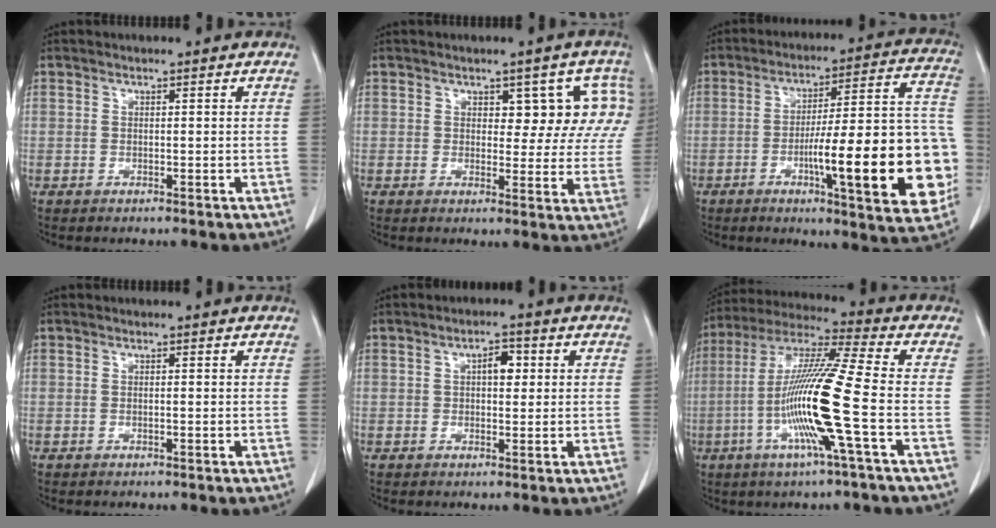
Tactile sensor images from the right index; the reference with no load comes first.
{"total": 6.9, "force": [2.7, 3.8, 5.1], "torque": [-0.028, 0.019, 0.028]}
{"total": 22.0, "force": [-5.5, 2.9, 21.1], "torque": [-0.224, 0.021, -0.071]}
{"total": 0.0}
{"total": 3.0, "force": [0.7, 1.5, 2.5], "torque": [-0.038, 0.010, 0.009]}
{"total": 16.0, "force": [-4.0, -1.2, 15.4], "torque": [-0.305, -0.009, -0.090]}